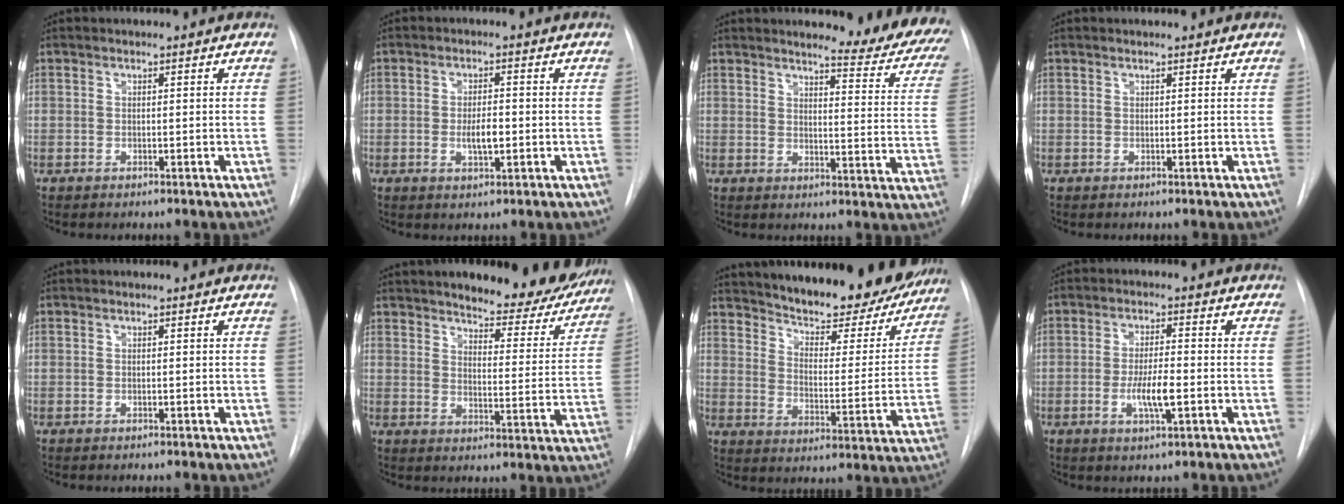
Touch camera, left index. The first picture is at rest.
{"total": 3.6, "force": [-0.6, 1.2, 3.3], "torque": [-0.059, -0.001, -0.007]}
{"total": 17.3, "force": [16.1, 1.5, 6.1], "torque": [-0.062, -0.107, 0.165]}
{"total": 1.0, "force": [1.0, 0.0, 0.2], "torque": [-0.010, 0.006, 0.015]}
{"total": 0.0}
{"total": 16.3, "force": [14.5, 4.2, 6.1], "torque": [-0.061, -0.036, 0.174]}
{"total": 25.0, "force": [22.1, 6.1, 10.1], "torque": [-0.159, -0.038, 0.289]}
{"total": 5.4, "force": [-1.4, 0.9, 5.1], "torque": [-0.099, -0.006, -0.023]}